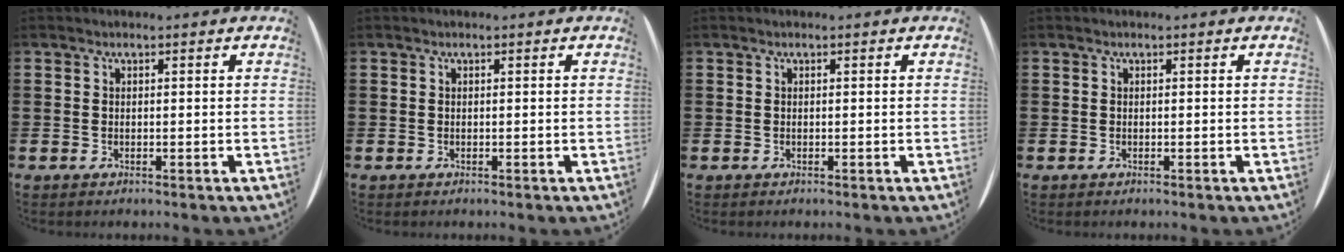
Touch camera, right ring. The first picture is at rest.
{"total": 0.0}
{"total": 0.0}
{"total": 0.0}